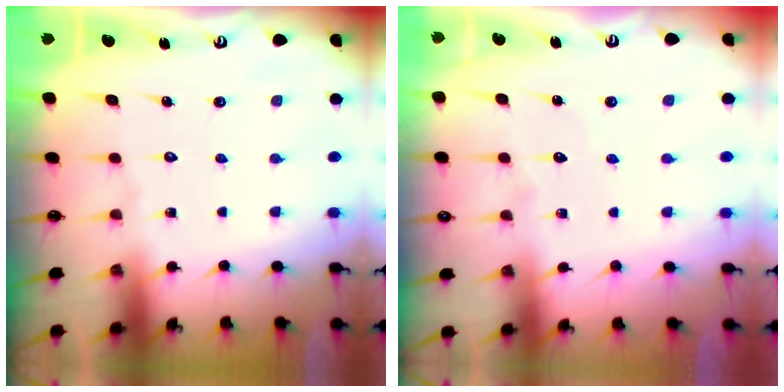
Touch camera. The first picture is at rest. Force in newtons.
{"total": 2.5, "press": 2.5, "slide": 0.2}